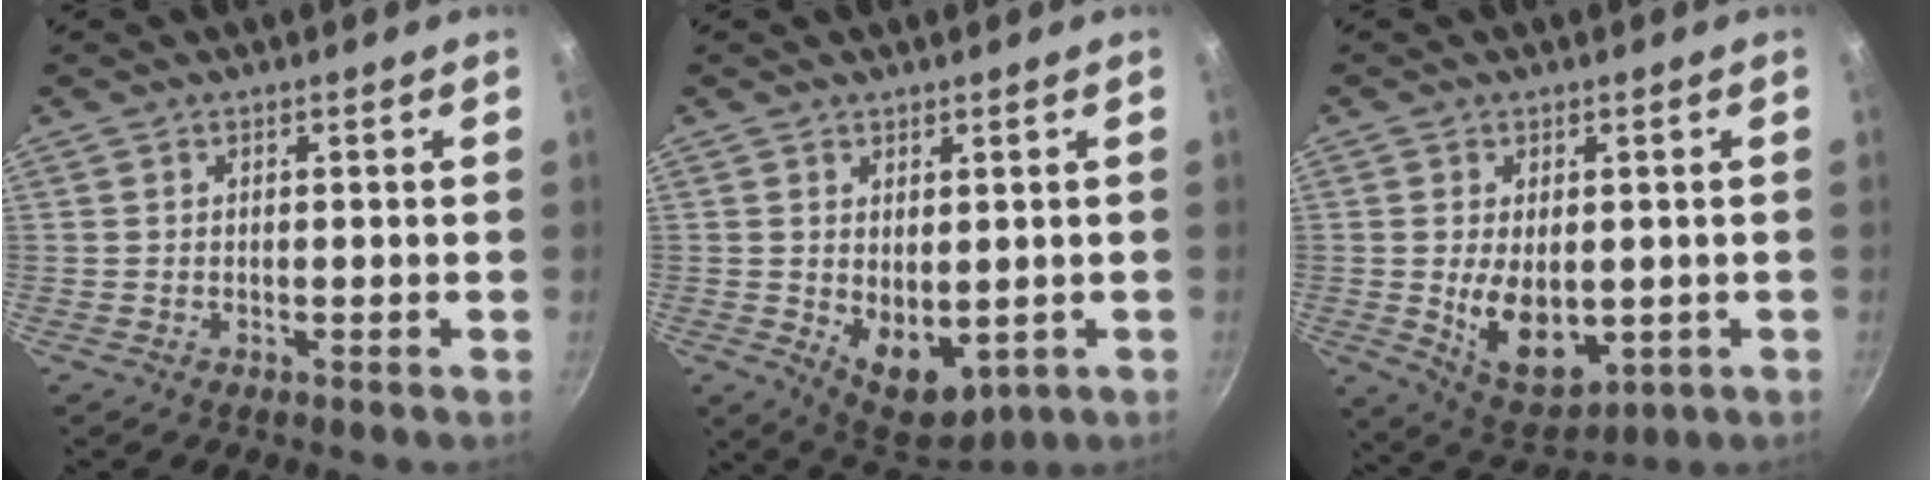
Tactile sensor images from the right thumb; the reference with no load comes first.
{"total": 8.7, "force": [-0.3, 5.5, 6.7], "torque": [-0.075, -0.020, 0.016]}
{"total": 11.3, "force": [-0.9, 6.9, 8.9], "torque": [-0.126, -0.015, 0.009]}